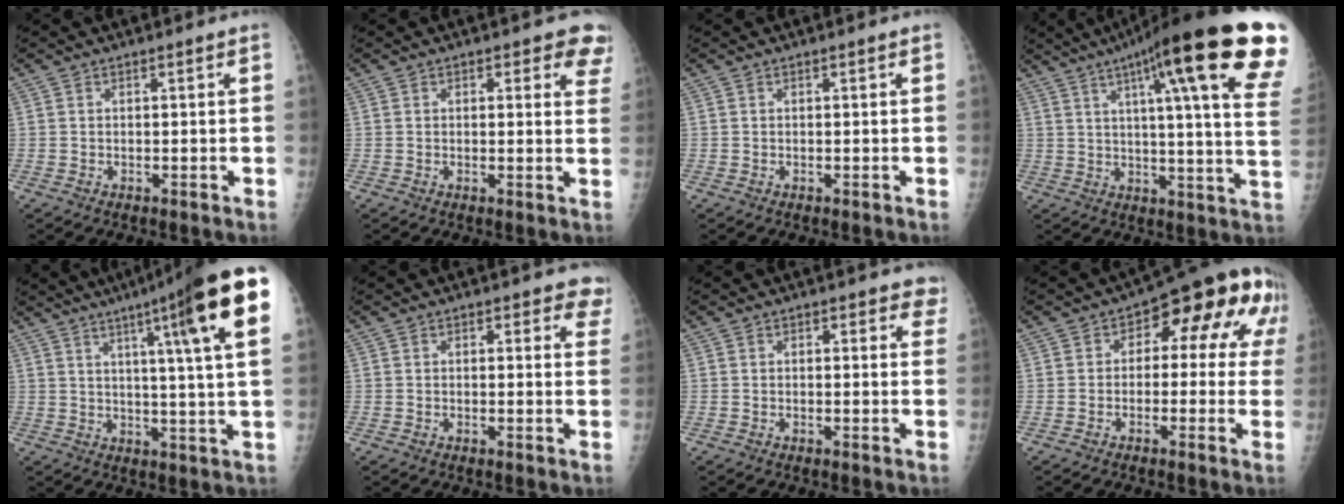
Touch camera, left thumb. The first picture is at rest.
{"total": 6.0, "force": [3.9, 3.0, 3.5], "torque": [0.000, -0.015, 0.027]}
{"total": 0.0}
{"total": 28.9, "force": [15.9, 3.8, 23.8], "torque": [-0.273, -0.035, 0.205]}
{"total": 19.2, "force": [8.9, 0.9, 17.0], "torque": [-0.232, -0.023, 0.109]}
{"total": 4.4, "force": [3.0, 2.3, 2.3], "torque": [0.012, -0.010, 0.019]}
{"total": 3.2, "force": [1.9, 1.8, 1.7], "torque": [0.014, -0.004, 0.013]}
{"total": 14.9, "force": [3.7, 8.3, 11.8], "torque": [-0.089, 0.024, 0.030]}